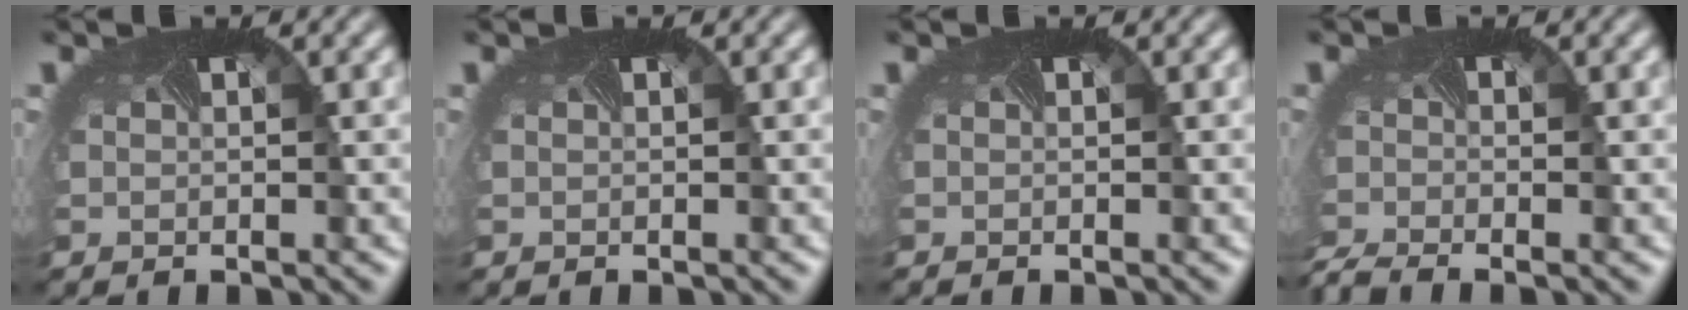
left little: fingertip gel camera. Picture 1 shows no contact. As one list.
[{"total": 0.0}, {"total": 0.0}, {"total": 3.0, "force": [-2.8, 0.3, 1.0], "torque": [-0.031, -0.021, -0.062]}]